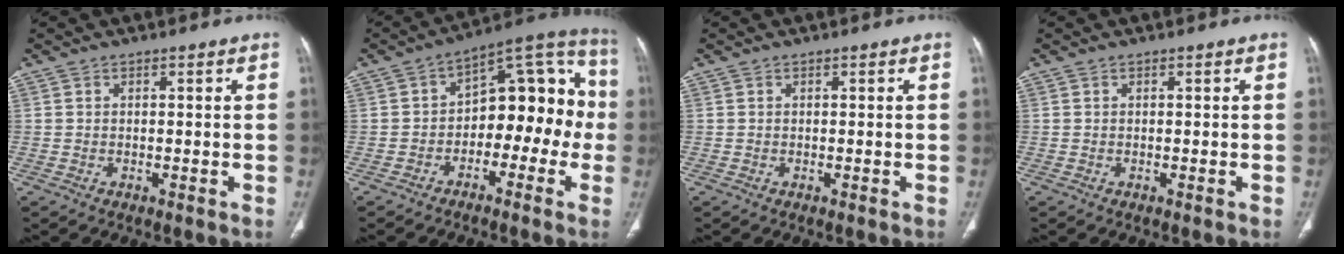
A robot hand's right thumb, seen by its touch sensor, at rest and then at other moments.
{"total": 15.9, "force": [-2.5, 9.7, 12.3], "torque": [-0.109, 0.062, -0.047]}
{"total": 0.0}
{"total": 0.0}